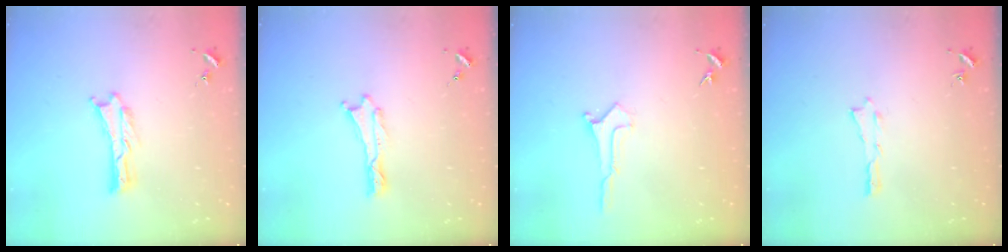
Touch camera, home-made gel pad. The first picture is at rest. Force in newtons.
{"total": 0.0}
{"total": 0.0}
{"total": 0.0}